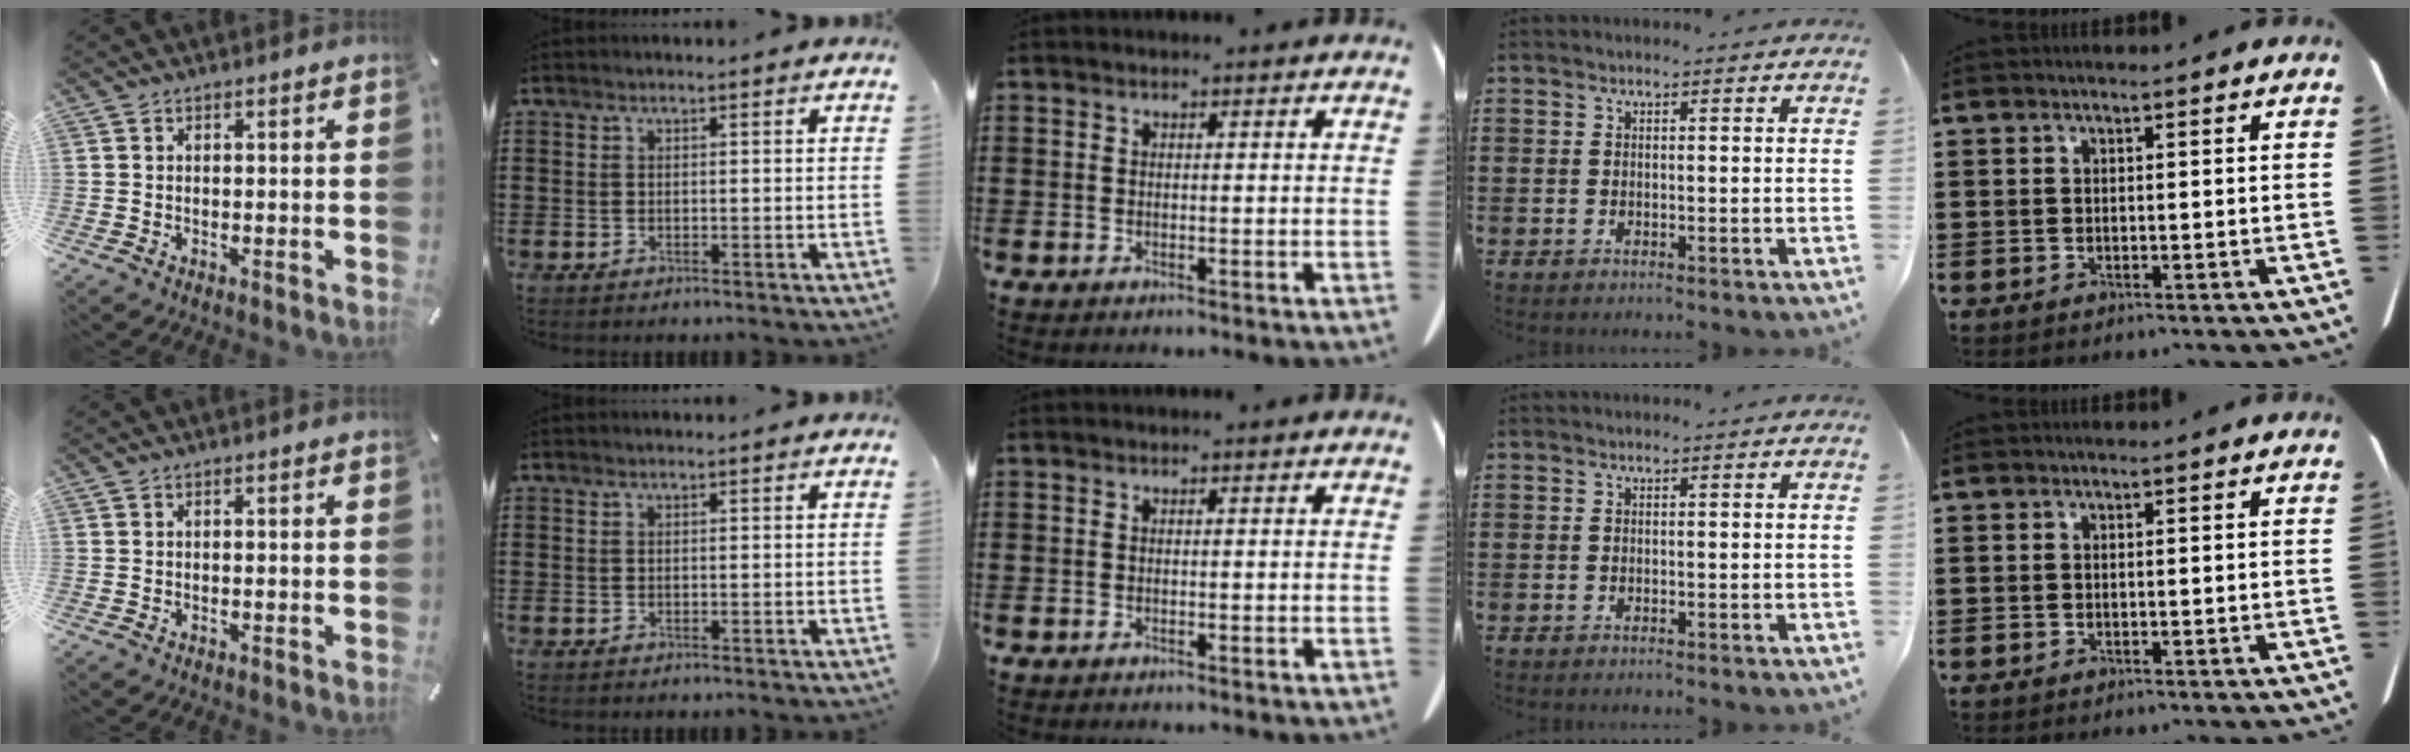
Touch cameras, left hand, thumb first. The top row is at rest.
{}